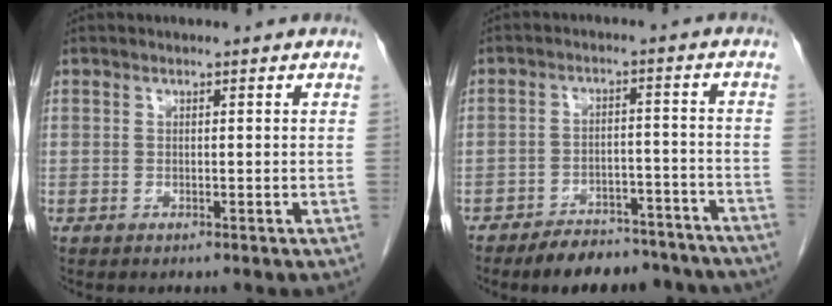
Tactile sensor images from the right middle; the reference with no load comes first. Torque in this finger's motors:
{"motor_torque": [1.11, -1.02, 0.12, 0.06]}